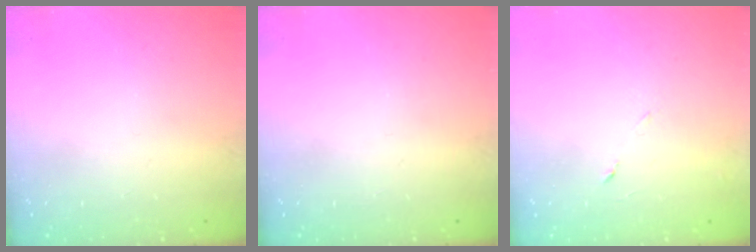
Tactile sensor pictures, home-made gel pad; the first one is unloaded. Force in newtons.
{"total": 0.0}
{"total": 5.3, "press": 5.3, "slide": 0.6}